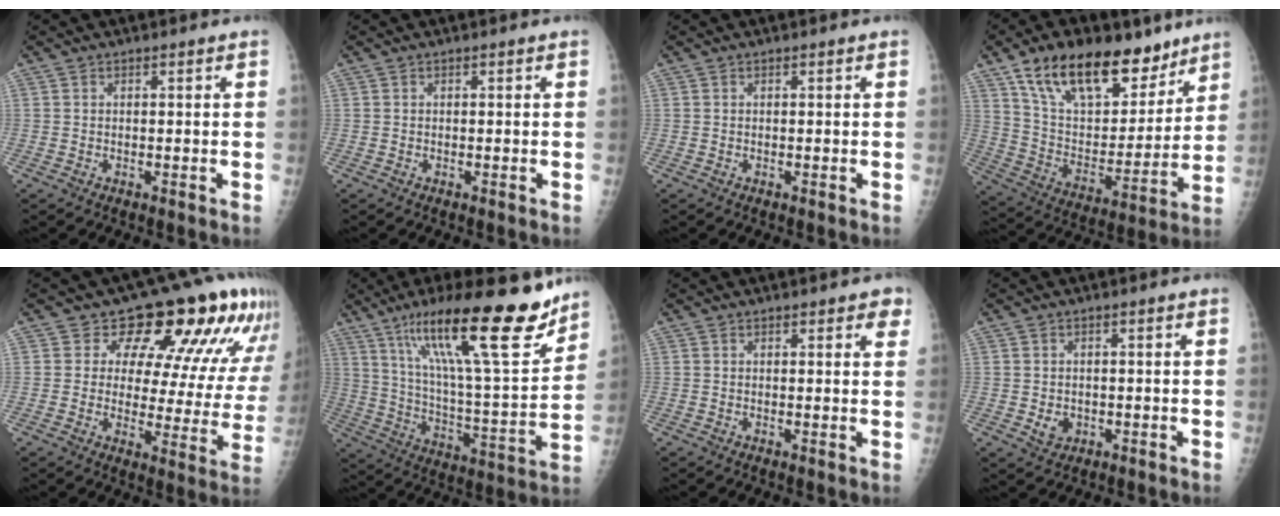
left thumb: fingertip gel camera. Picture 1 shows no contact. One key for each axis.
{"total": 0.0}
{"total": 0.0}
{"total": 23.7, "fx": 15.5, "fy": 11.7, "fz": 13.4, "tx": -0.181, "ty": -0.050, "tz": 0.268}
{"total": 17.8, "fx": 11.0, "fy": 8.6, "fz": 11.1, "tx": -0.083, "ty": -0.051, "tz": 0.123}
{"total": 26.1, "fx": 17.1, "fy": 5.1, "fz": 19.1, "tx": -0.289, "ty": -0.064, "tz": 0.282}
{"total": 3.1, "fx": 1.9, "fy": 1.3, "fz": 2.0, "tx": -0.005, "ty": -0.006, "tz": 0.018}
{"total": 2.9, "fx": -0.5, "fy": 2.4, "fz": 1.5, "tx": -0.014, "ty": 0.000, "tz": 0.001}